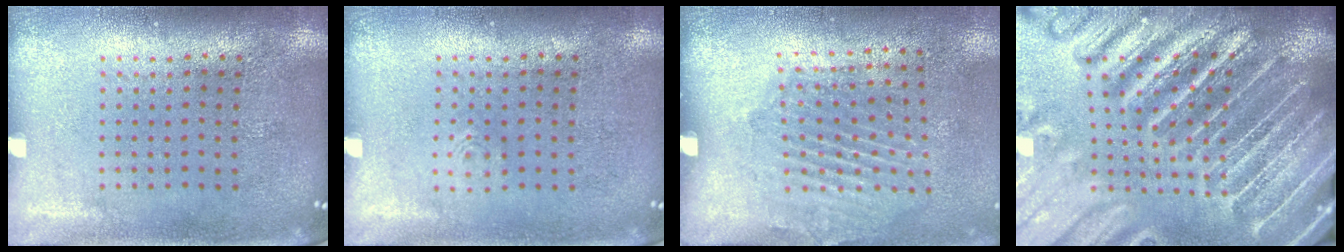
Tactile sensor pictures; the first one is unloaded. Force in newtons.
{"total": 0.6, "press": 0.6, "slide": 0.1}
{"total": 1.9, "press": 1.2, "slide": 1.5}
{"total": 5.6, "press": 4.8, "slide": 2.8}